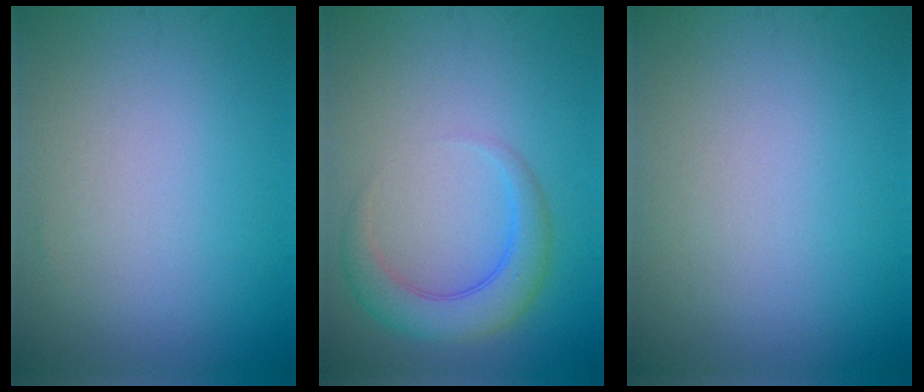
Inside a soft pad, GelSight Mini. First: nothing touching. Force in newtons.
{"total": 4.0, "press": 4.0, "slide": 0.1}
{"total": 0.0}